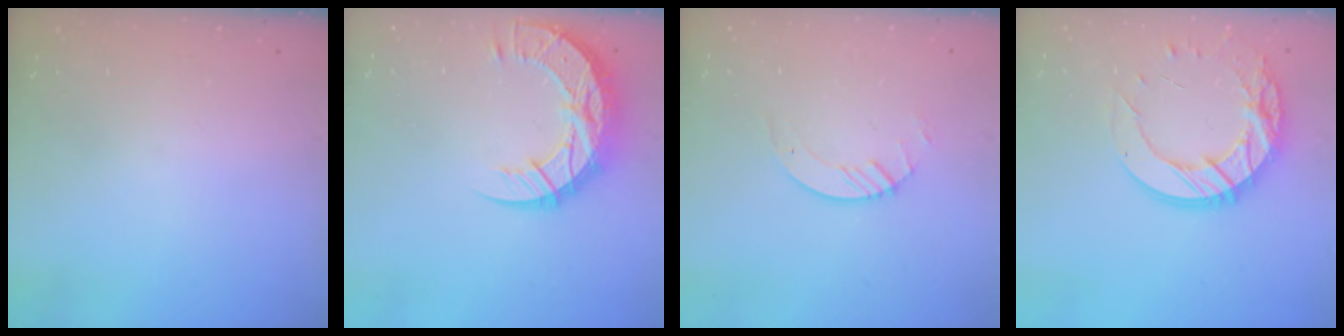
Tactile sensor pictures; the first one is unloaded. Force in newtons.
{"total": 15.7, "press": 15.6, "slide": 1.2}
{"total": 3.9, "press": 3.9, "slide": 0.4}
{"total": 16.5, "press": 16.5, "slide": 1.4}